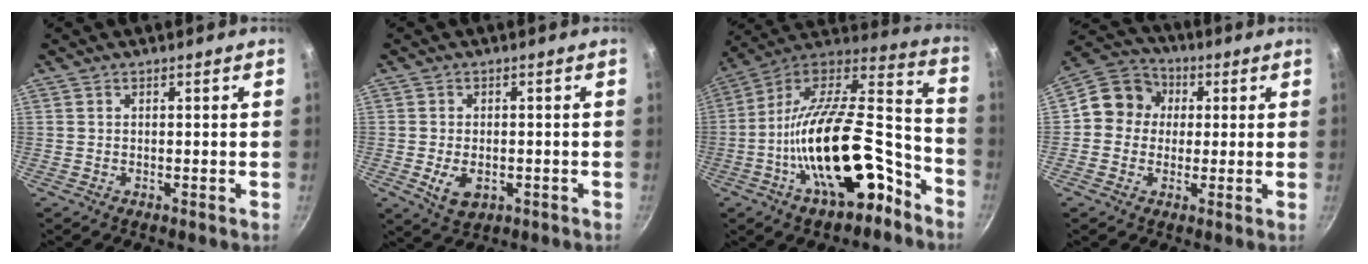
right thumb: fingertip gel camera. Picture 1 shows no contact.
{"total": 5.5, "force": [-1.5, 3.5, 4.0], "torque": [-0.065, 0.000, -0.018]}
{"total": 27.2, "force": [-11.7, 12.3, 21.3], "torque": [-0.310, 0.082, -0.196]}
{"total": 9.4, "force": [1.0, 8.6, 3.6], "torque": [-0.026, 0.019, -0.007]}